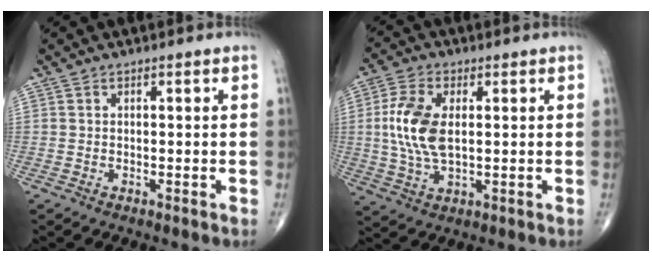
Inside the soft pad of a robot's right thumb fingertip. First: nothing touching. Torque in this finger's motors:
{"motor_torque": [-0.08, 0.48, 1.21, 0.37, 0.12]}